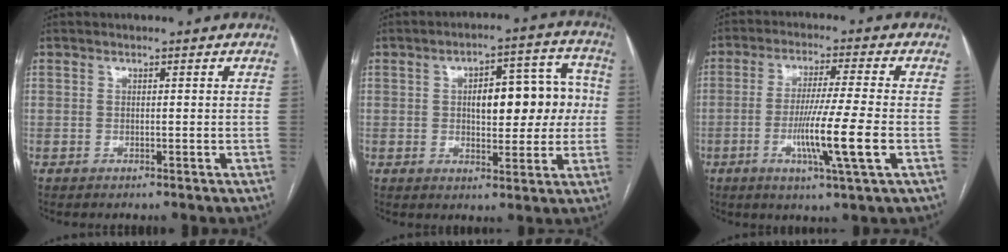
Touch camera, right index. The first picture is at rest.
{"total": 11.6, "force": [0.9, 5.0, 10.4], "torque": [-0.135, 0.038, 0.020]}
{"total": 10.5, "force": [-2.9, -0.9, 10.0], "torque": [-0.186, -0.019, -0.054]}